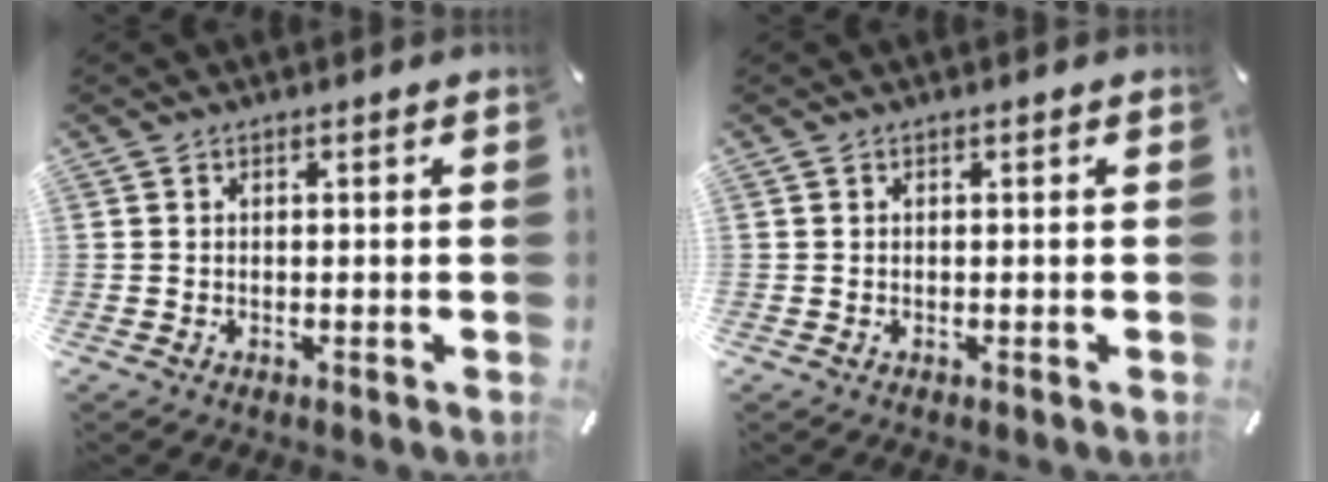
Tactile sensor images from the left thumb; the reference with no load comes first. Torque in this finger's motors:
{"motor_torque": [-0.01, -0.01, -0.04, 0.02, 0.00]}